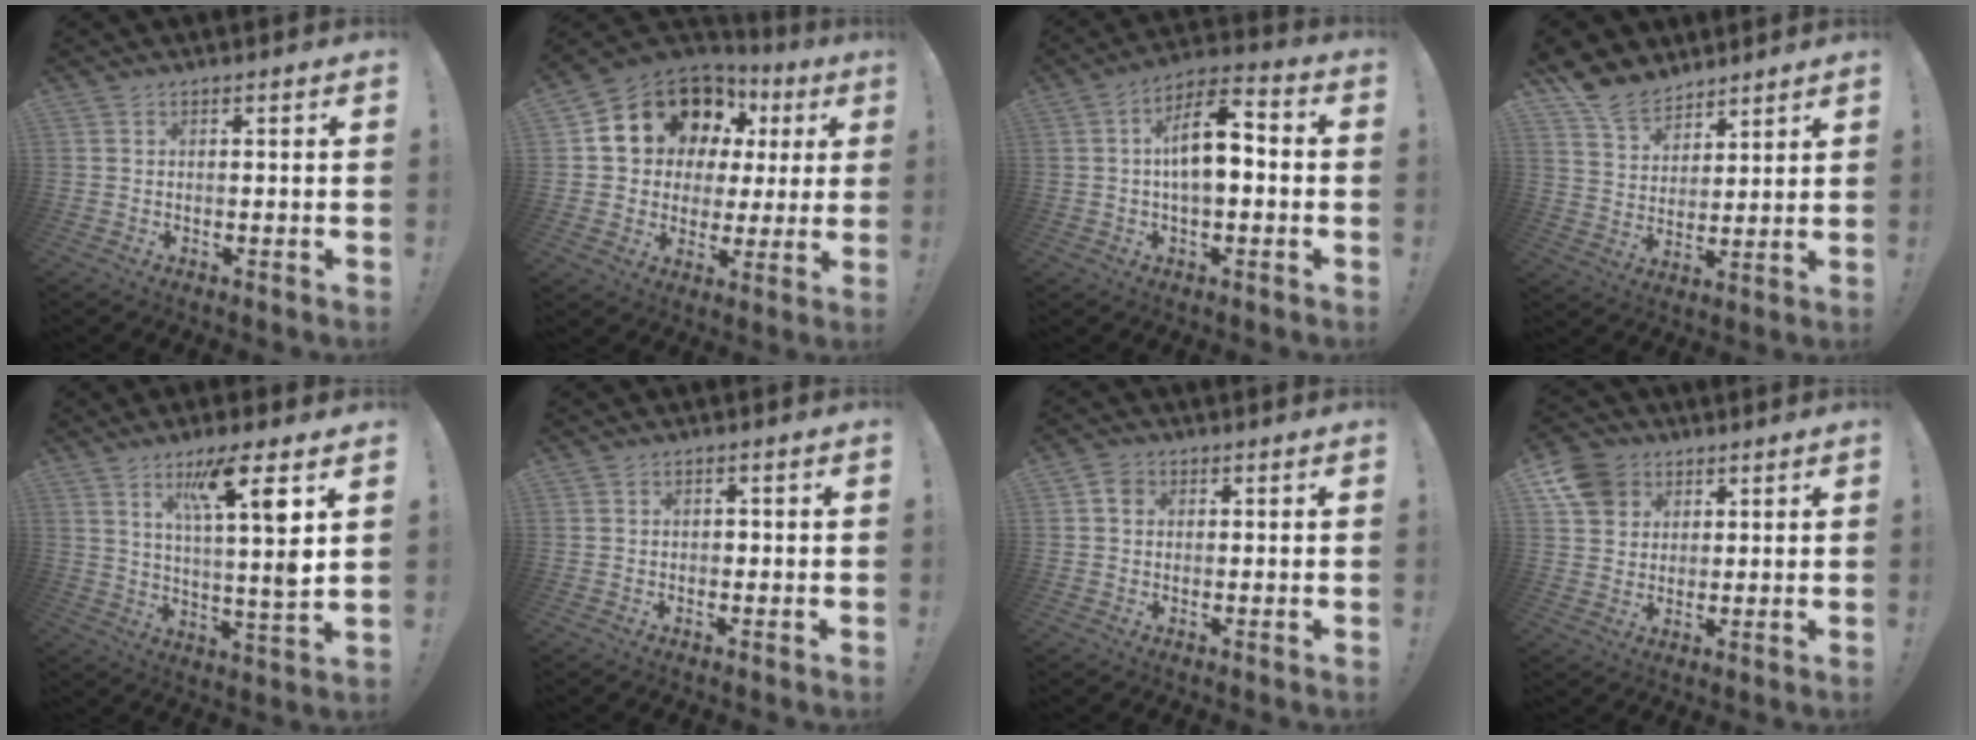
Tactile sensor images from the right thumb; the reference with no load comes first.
{"total": 14.4, "force": [7.8, 10.6, 5.9], "torque": [-0.094, -0.052, 0.161]}
{"total": 12.4, "force": [0.3, 6.0, 10.8], "torque": [-0.164, 0.009, 0.005]}
{"total": 10.4, "force": [8.5, 5.6, 2.0], "torque": [-0.043, -0.062, 0.169]}
{"total": 13.3, "force": [6.4, -0.5, 11.7], "torque": [-0.191, -0.035, 0.082]}
{"total": 0.9, "force": [-0.4, 0.7, 0.4], "torque": [-0.009, 0.003, -0.007]}
{"total": 3.2, "force": [0.7, 2.6, 1.7], "torque": [-0.021, 0.002, 0.012]}
{"total": 9.5, "force": [4.4, 7.8, 3.0], "torque": [-0.046, -0.021, 0.089]}